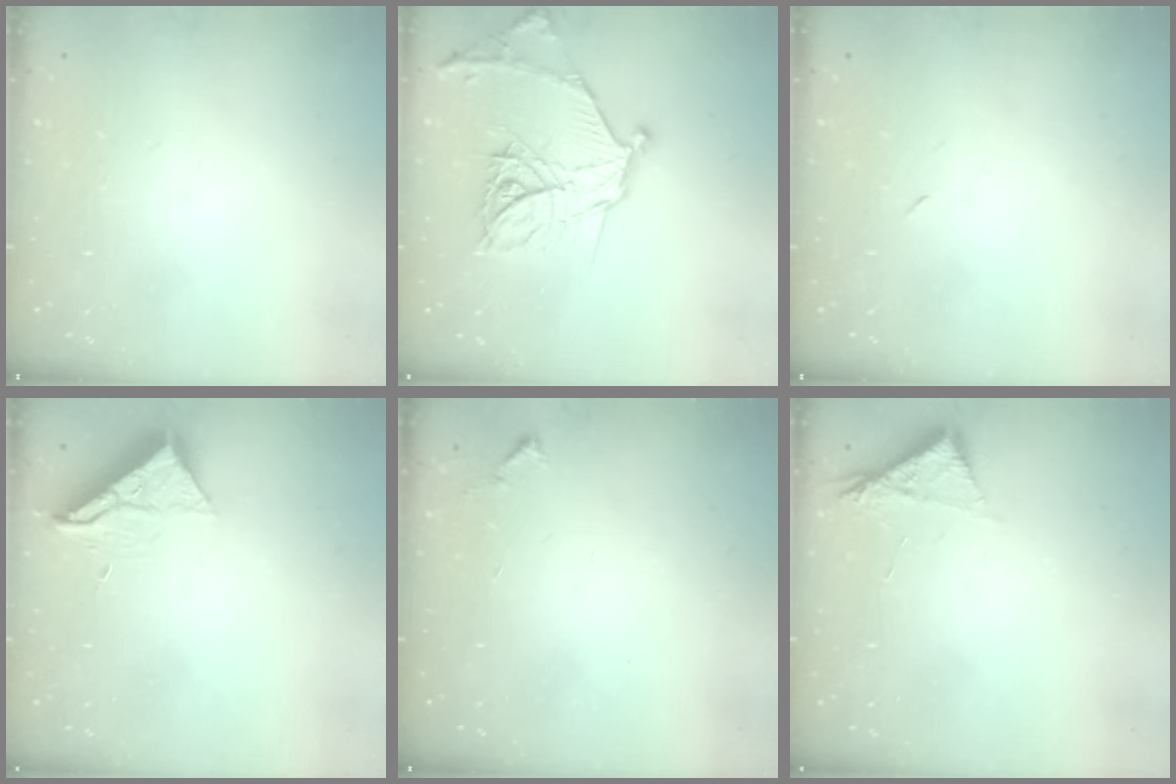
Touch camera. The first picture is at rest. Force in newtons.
{"total": 21.1, "press": 21.0, "slide": 1.2}
{"total": 2.3, "press": 2.0, "slide": 1.2}
{"total": 10.2, "press": 10.2, "slide": 0.5}
{"total": 5.8, "press": 5.8, "slide": 0.4}
{"total": 5.0, "press": 5.0, "slide": 0.8}